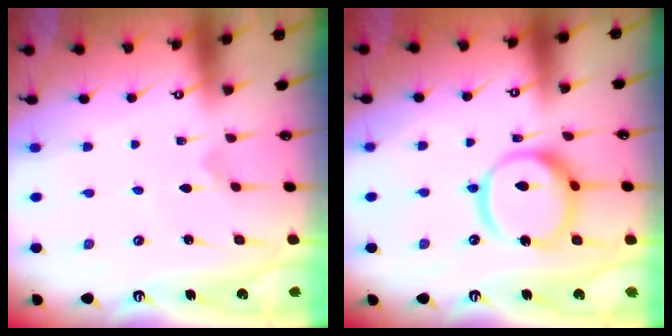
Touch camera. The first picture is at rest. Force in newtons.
{"total": 17.1, "press": 16.9, "slide": 2.3}